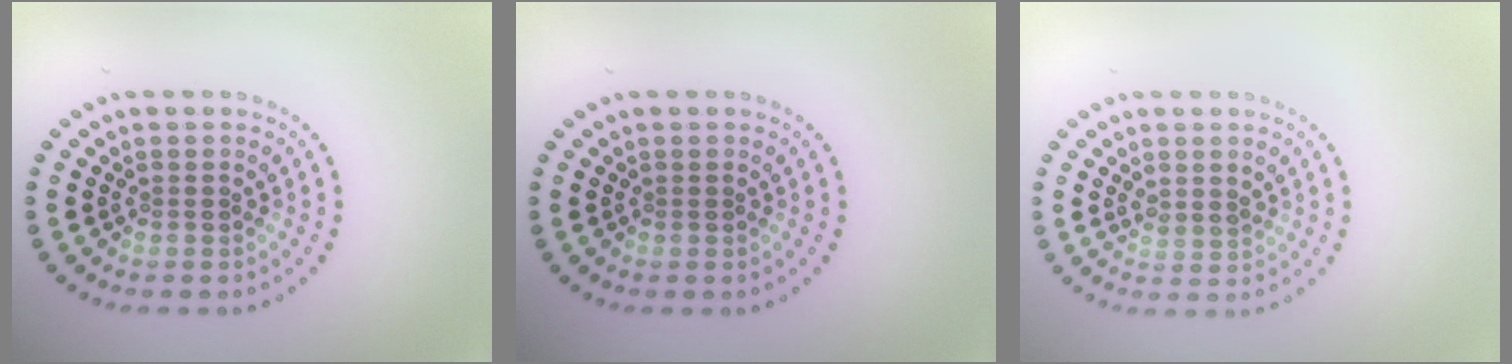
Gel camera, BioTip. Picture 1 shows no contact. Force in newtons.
{"total": 0.0}
{"total": 1.5, "press": 1.3, "slide": 0.7}